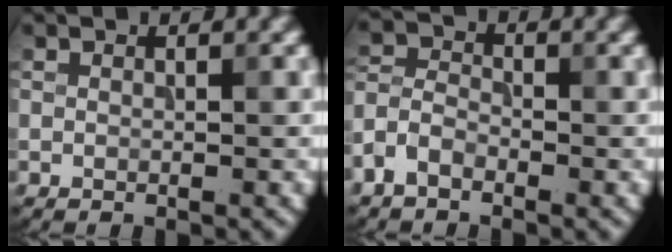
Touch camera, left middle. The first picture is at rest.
{"total": 3.1, "force": [-2.0, 1.7, 1.6], "torque": [-0.035, 0.007, -0.053]}